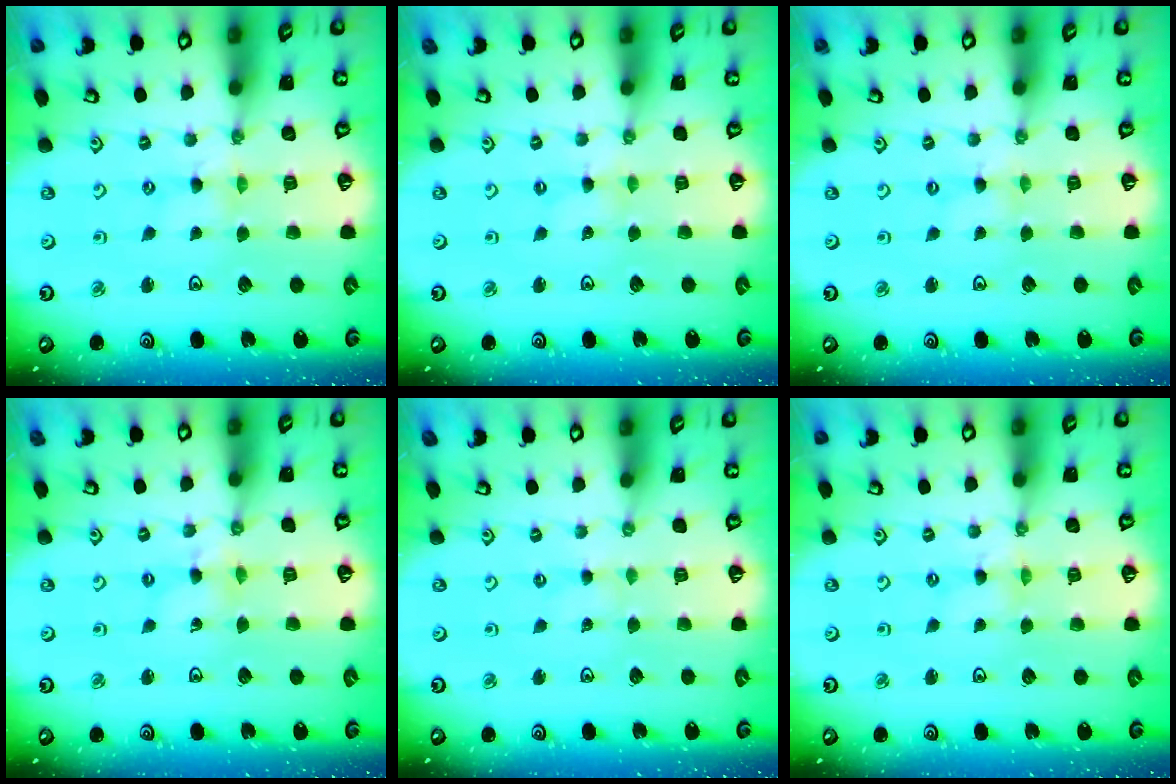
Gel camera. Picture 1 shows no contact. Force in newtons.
{"total": 0.8, "press": 0.8, "slide": 0.1}
{"total": 0.0}
{"total": 2.0, "press": 2.0, "slide": 0.2}
{"total": 0.0}
{"total": 0.0}